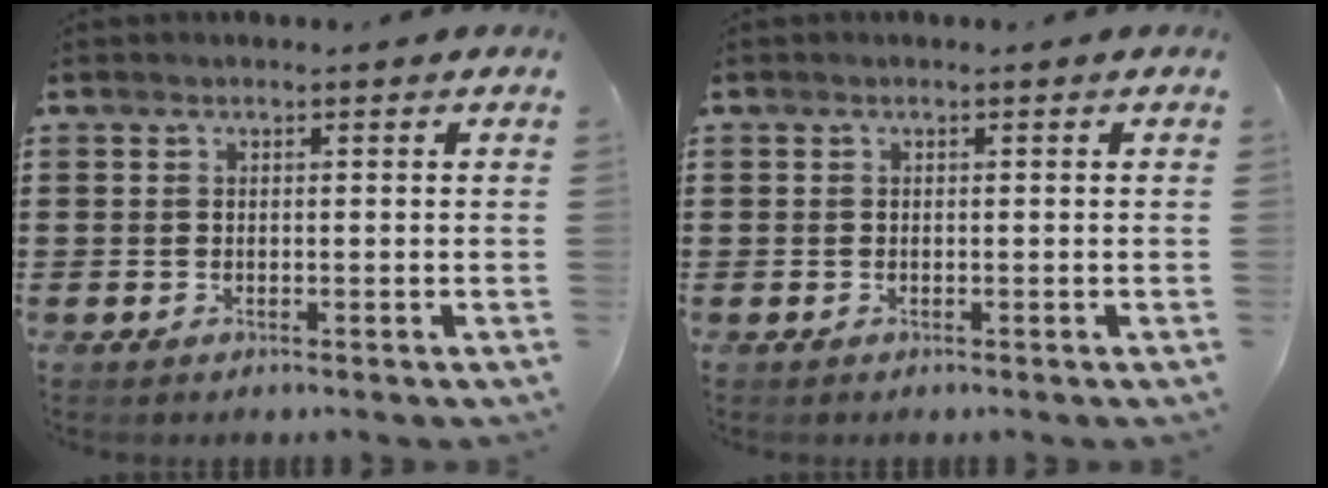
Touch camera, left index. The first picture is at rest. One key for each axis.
{"total": 0.0}